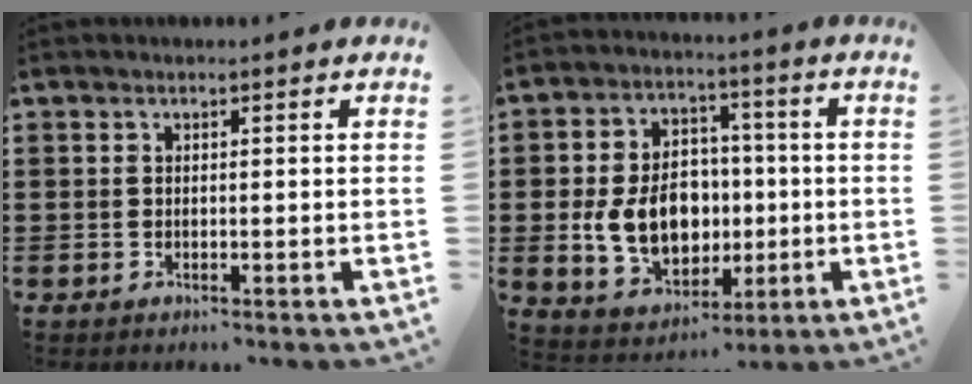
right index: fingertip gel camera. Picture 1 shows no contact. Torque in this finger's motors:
{"motor_torque": [2.14, 0.00, 1.05, 0.21]}